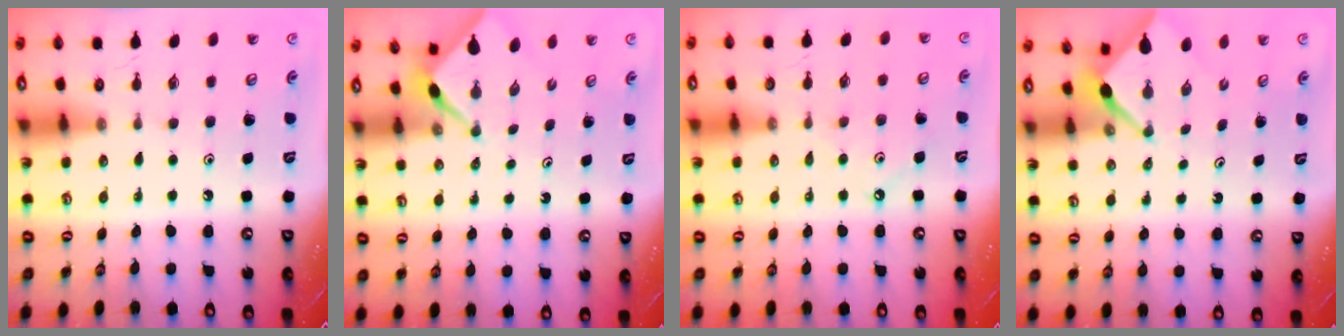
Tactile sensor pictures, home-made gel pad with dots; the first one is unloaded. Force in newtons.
{"total": 2.4, "press": 2.4, "slide": 0.1}
{"total": 5.5, "press": 5.5, "slide": 0.5}
{"total": 2.5, "press": 2.5, "slide": 0.3}